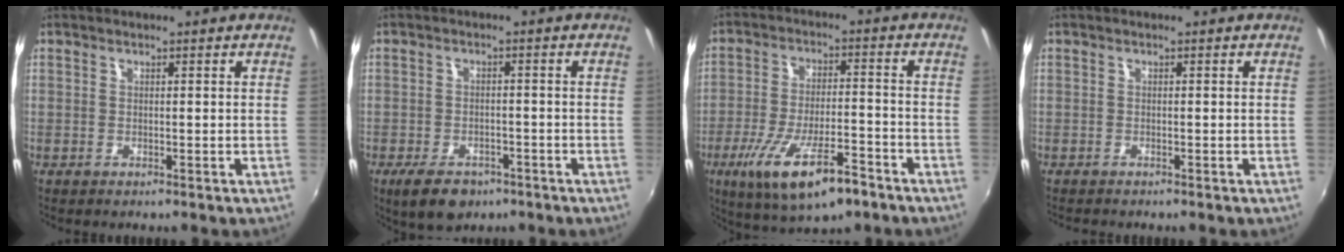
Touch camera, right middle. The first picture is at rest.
{"total": 7.8, "force": [-5.1, 4.1, 4.1], "torque": [-0.098, -0.017, -0.081]}
{"total": 15.0, "force": [-8.7, 4.3, 11.5], "torque": [-0.226, -0.035, -0.144]}
{"total": 1.1, "force": [-1.1, 0.3, 0.3], "torque": [-0.008, -0.007, -0.019]}